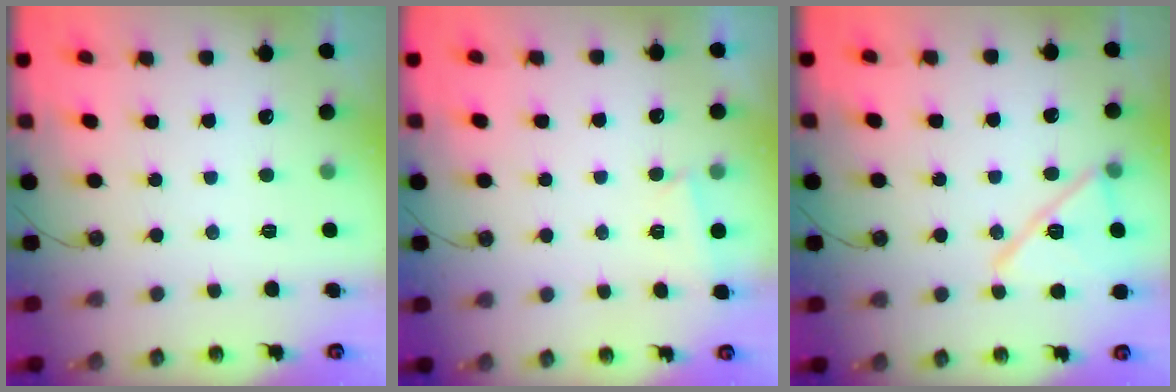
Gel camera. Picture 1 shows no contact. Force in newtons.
{"total": 4.8, "press": 1.5, "slide": 4.6}
{"total": 14.2, "press": 13.4, "slide": 4.7}